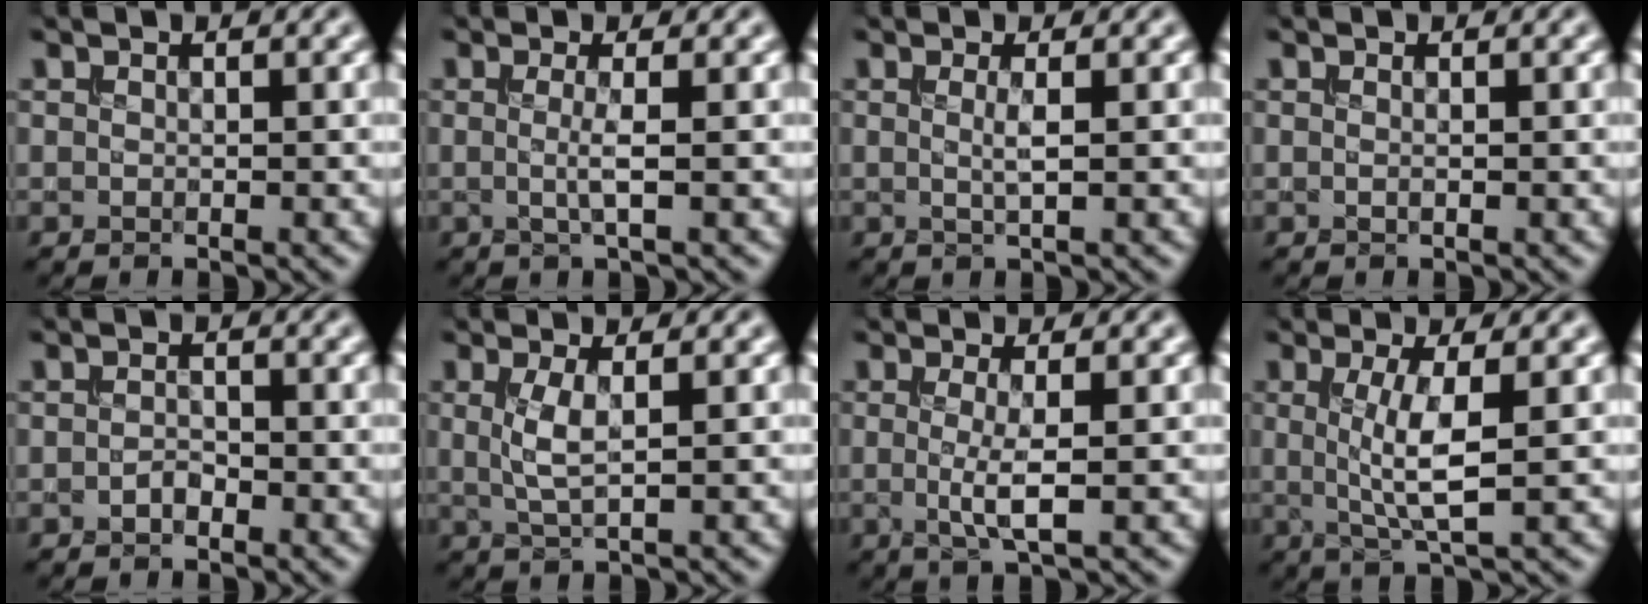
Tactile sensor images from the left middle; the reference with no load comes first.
{"total": 1.7, "force": [-0.2, 0.1, 1.6], "torque": [-0.036, -0.003, -0.006]}
{"total": 1.2, "force": [0.1, 0.1, 1.2], "torque": [-0.024, 0.000, -0.001]}
{"total": 0.0}
{"total": 0.9, "force": [-0.6, 0.4, 0.5], "torque": [-0.013, 0.001, -0.012]}
{"total": 2.4, "force": [0.4, 0.5, 2.4], "torque": [-0.057, 0.000, 0.010]}
{"total": 2.8, "force": [-0.2, 0.3, 2.8], "torque": [-0.057, -0.006, -0.004]}
{"total": 4.2, "force": [0.2, 0.7, 4.1], "torque": [-0.081, -0.005, 0.007]}